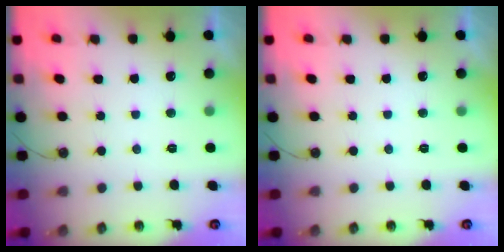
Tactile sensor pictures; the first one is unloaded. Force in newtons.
{"total": 0.0}